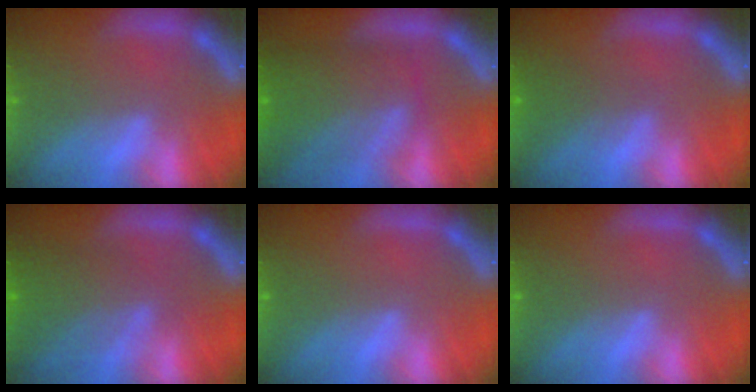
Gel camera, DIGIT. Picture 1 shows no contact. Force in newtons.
{"total": 8.6}
{"total": 2.5}
{"total": 6.1}
{"total": 0.0}
{"total": 0.0}